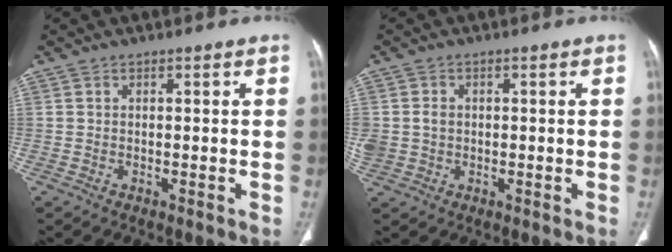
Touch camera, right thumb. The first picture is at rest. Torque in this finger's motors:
{"motor_torque": [0.14, 0.10, 0.10, 0.07, 0.38]}